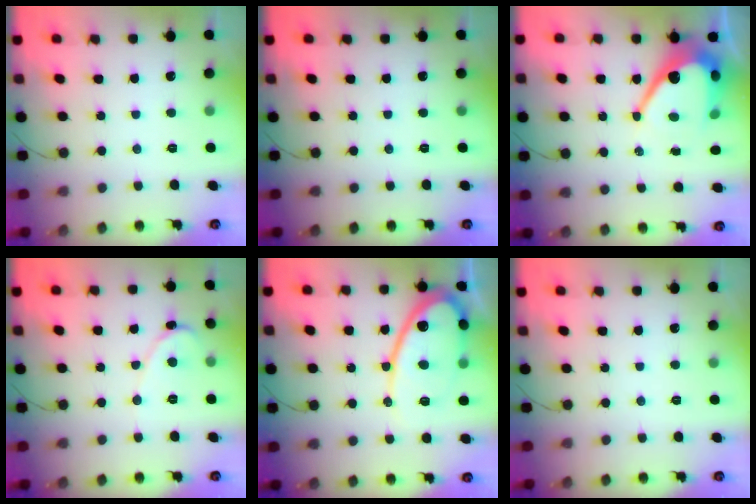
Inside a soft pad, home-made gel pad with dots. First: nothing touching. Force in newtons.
{"total": 0.0}
{"total": 12.6, "press": 12.6, "slide": 1.1}
{"total": 1.6, "press": 1.6, "slide": 0.0}
{"total": 16.3, "press": 16.2, "slide": 1.4}
{"total": 0.0}